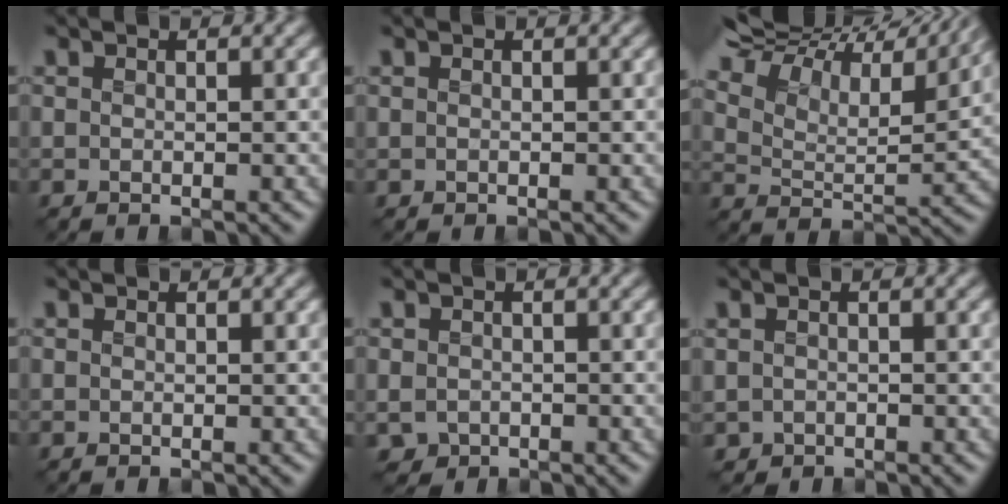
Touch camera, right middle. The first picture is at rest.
{"total": 0.0}
{"total": 14.9, "force": [12.9, 3.9, 6.4], "torque": [-0.165, 0.036, 0.182]}
{"total": 0.0}
{"total": 1.8, "force": [-0.6, 1.5, 0.7], "torque": [-0.015, -0.009, -0.014]}
{"total": 0.9, "force": [-0.3, 0.8, 0.2], "torque": [-0.007, -0.007, -0.006]}